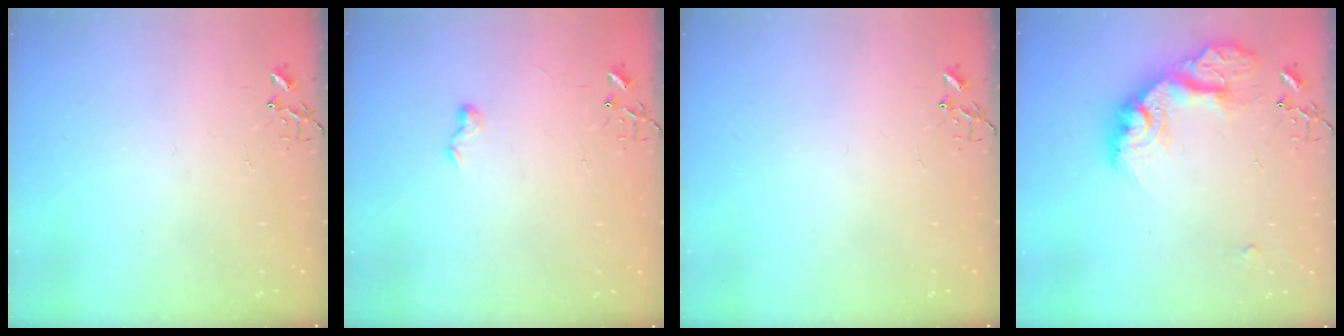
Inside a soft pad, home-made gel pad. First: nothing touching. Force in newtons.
{"total": 5.3, "press": 5.2, "slide": 0.7}
{"total": 0.0}
{"total": 20.8, "press": 20.8, "slide": 1.5}